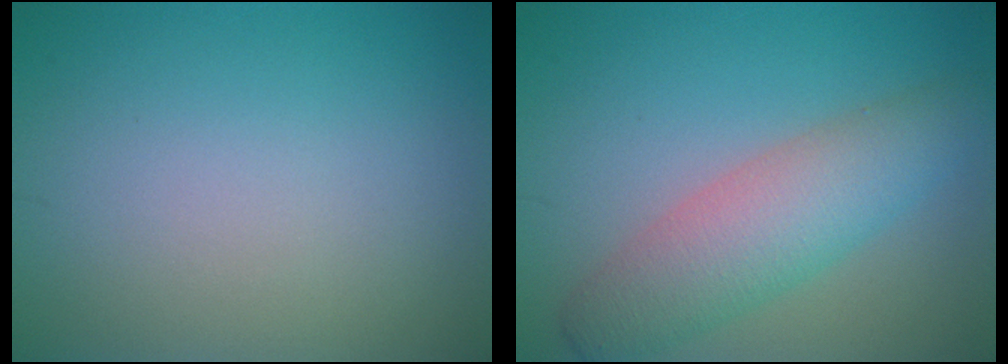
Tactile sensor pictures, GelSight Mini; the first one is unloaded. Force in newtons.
{"total": 5.4, "press": 5.4, "slide": 0.2}